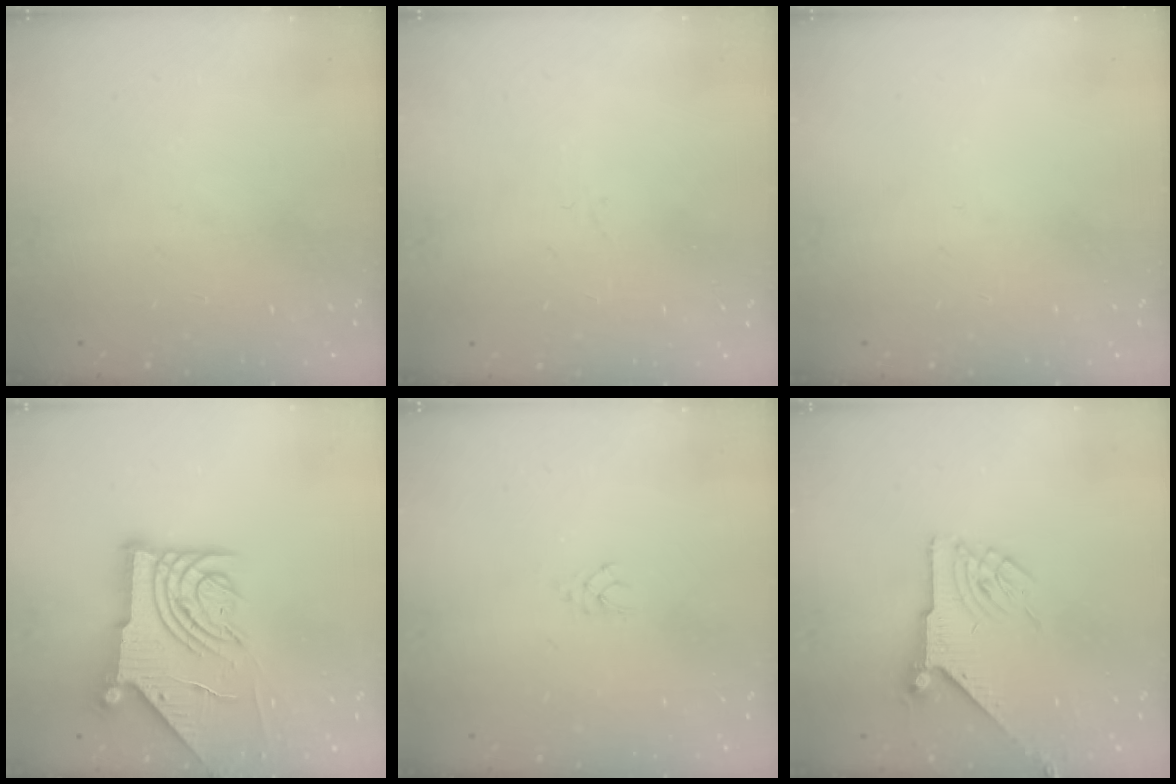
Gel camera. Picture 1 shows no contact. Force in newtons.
{"total": 0.9, "press": 0.9, "slide": 0.2}
{"total": 0.0}
{"total": 12.2, "press": 12.1, "slide": 1.3}
{"total": 2.1, "press": 2.1, "slide": 0.3}
{"total": 6.4, "press": 6.4, "slide": 0.1}